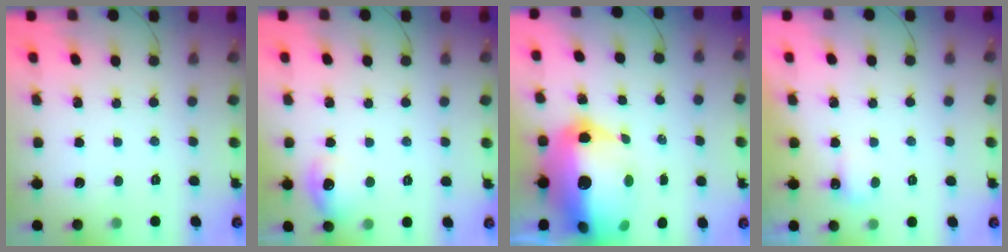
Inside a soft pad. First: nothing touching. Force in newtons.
{"total": 8.5, "press": 8.4, "slide": 1.4}
{"total": 25.4, "press": 23.2, "slide": 10.3}
{"total": 3.0, "press": 3.0, "slide": 0.6}